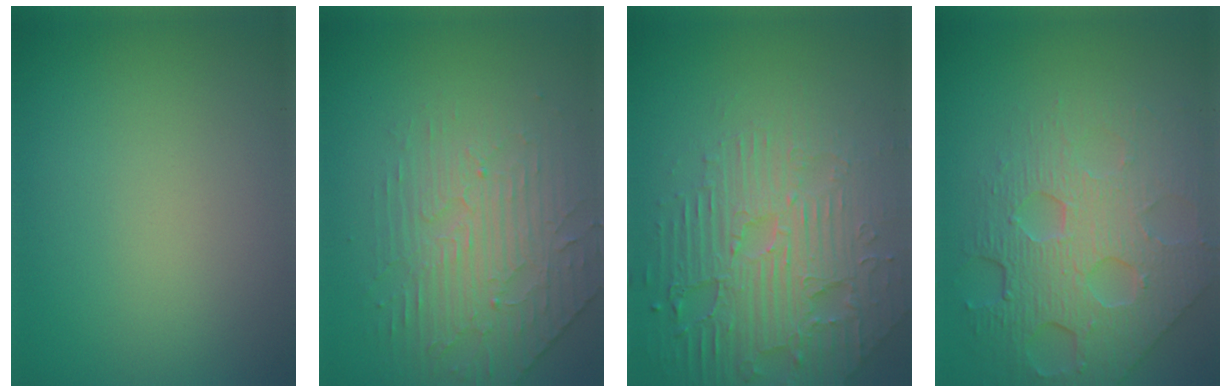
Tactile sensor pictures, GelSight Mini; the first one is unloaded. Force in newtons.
{"total": 4.4, "press": 3.4, "slide": 2.7}
{"total": 7.1, "press": 5.5, "slide": 4.6}
{"total": 8.0, "press": 5.5, "slide": 5.9}